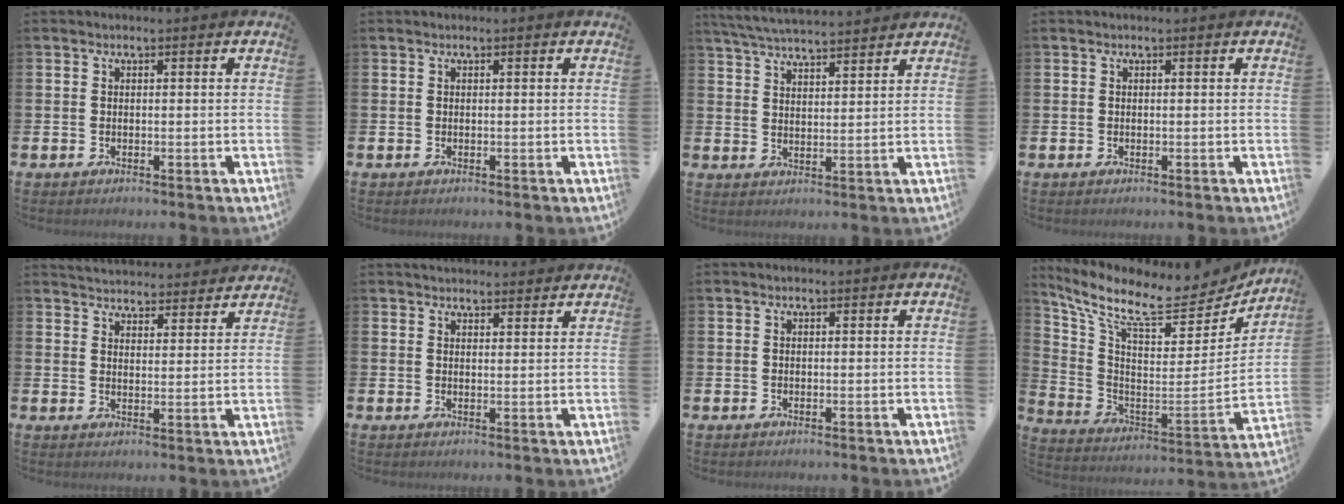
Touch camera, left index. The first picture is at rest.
{"total": 0.0}
{"total": 5.4, "force": [5.3, 0.3, 1.2], "torque": [-0.045, -0.024, 0.096]}
{"total": 0.0}
{"total": 4.5, "force": [4.4, 0.6, -0.1], "torque": [-0.011, -0.029, 0.079]}
{"total": 2.8, "force": [2.7, 0.6, 0.1], "torque": [0.001, -0.015, 0.048]}
{"total": 0.0}
{"total": 10.9, "force": [9.0, 2.9, 5.3], "torque": [-0.135, -0.073, 0.148]}